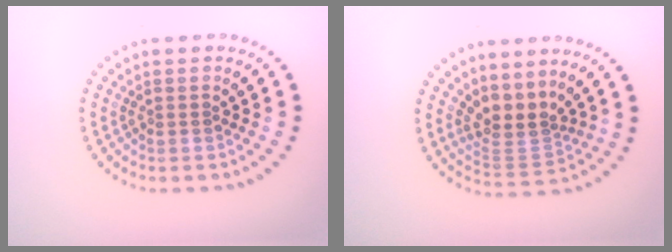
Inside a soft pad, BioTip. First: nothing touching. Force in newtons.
{"total": 3.3, "press": 2.4, "slide": 2.3}